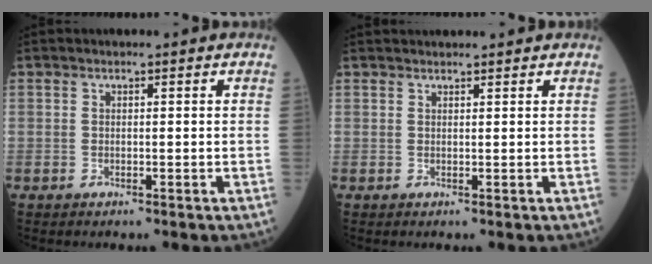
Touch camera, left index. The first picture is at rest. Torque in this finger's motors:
{"motor_torque": [-0.40, -1.02, 0.00, -0.01]}